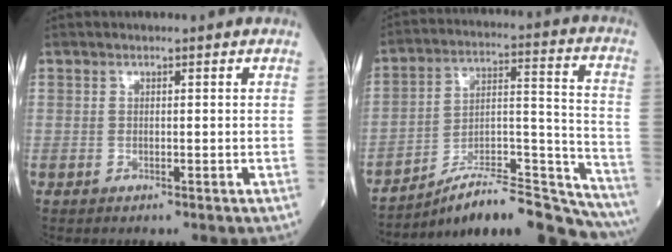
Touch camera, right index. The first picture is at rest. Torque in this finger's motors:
{"motor_torque": [0.38, -1.76, 0.15, 0.06]}